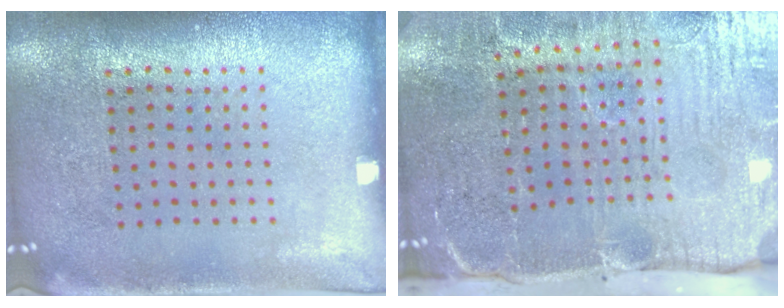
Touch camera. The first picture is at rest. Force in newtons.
{"total": 5.4, "press": 4.4, "slide": 3.1}